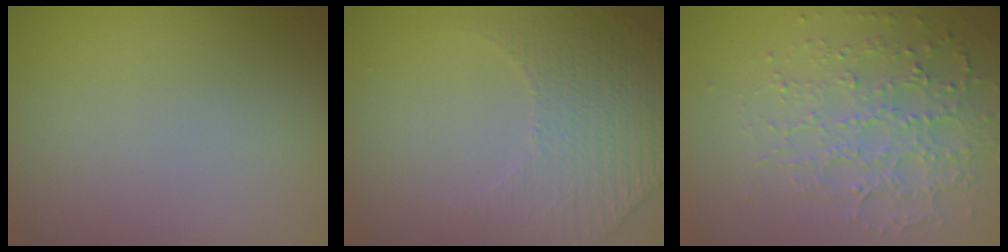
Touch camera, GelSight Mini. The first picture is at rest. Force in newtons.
{"total": 5.0, "press": 3.3, "slide": 3.8}
{"total": 4.8, "press": 3.5, "slide": 3.4}